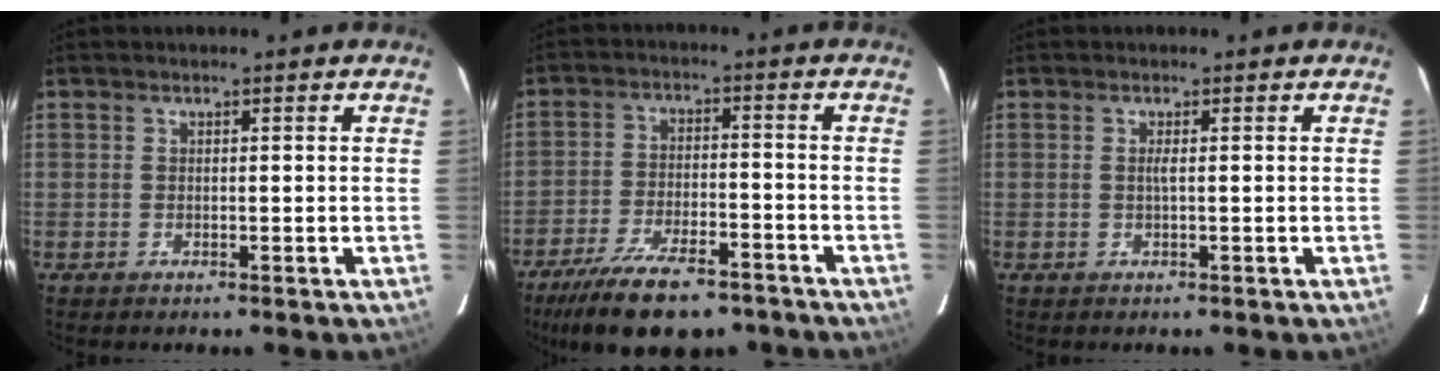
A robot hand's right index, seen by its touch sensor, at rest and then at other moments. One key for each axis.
{"total": 16.7, "fx": -12.5, "fy": 6.1, "fz": 9.4, "tx": -0.196, "ty": -0.026, "tz": -0.196}
{"total": 0.8, "fx": 0.0, "fy": -0.3, "fz": 0.7, "tx": -0.013, "ty": -0.001, "tz": -0.002}